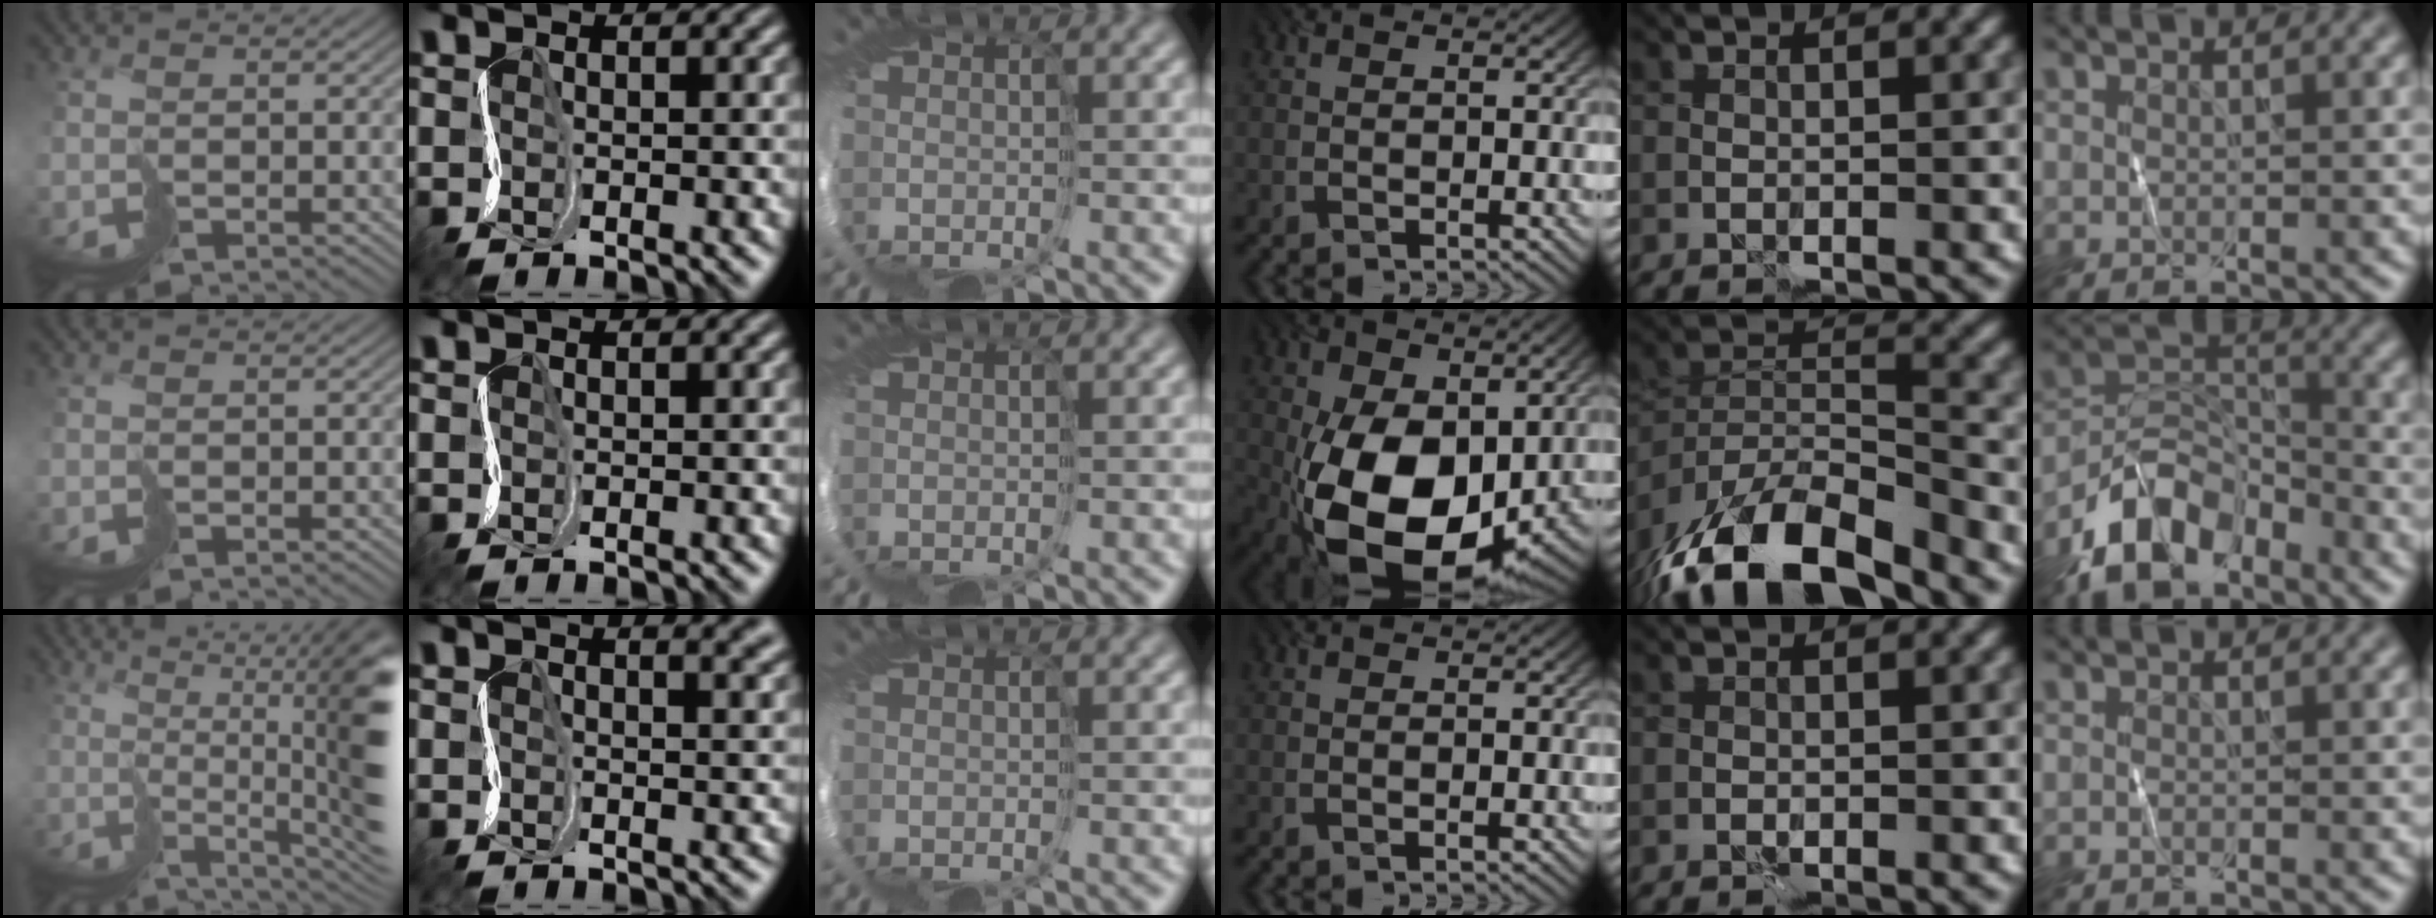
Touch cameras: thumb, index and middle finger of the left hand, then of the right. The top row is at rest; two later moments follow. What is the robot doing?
{"motion": "cut", "object": "tissue"}